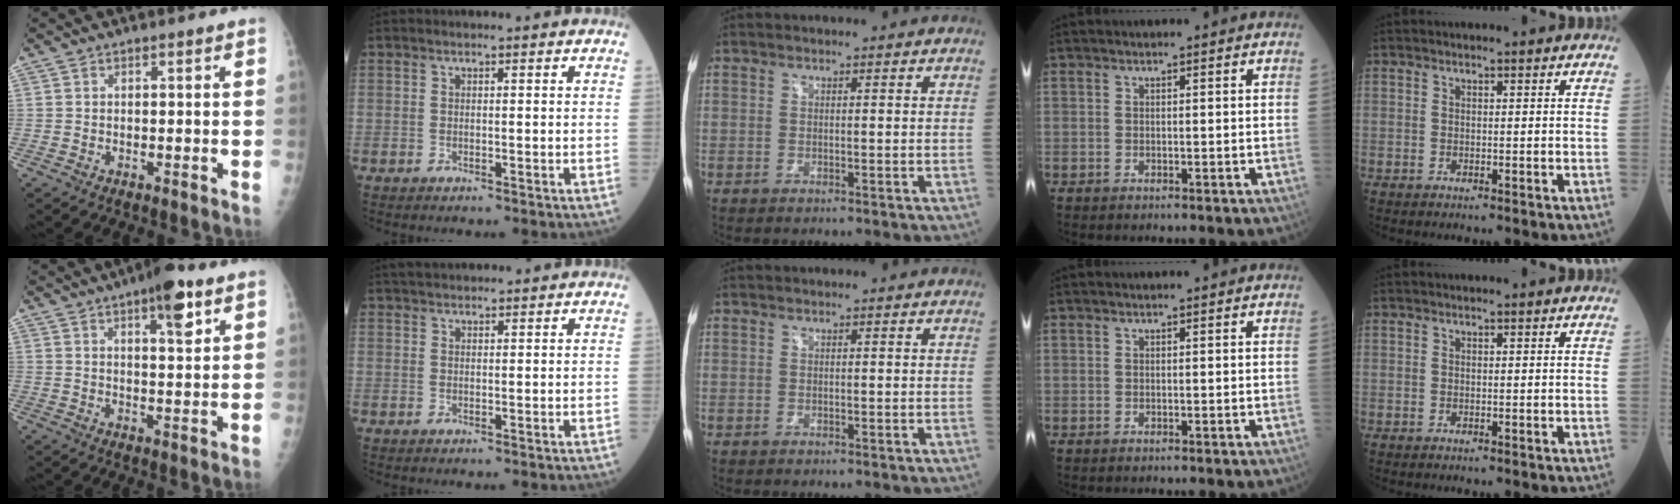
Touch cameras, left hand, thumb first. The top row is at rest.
{"thumb": {"total": 8.4, "force": [4.6, 2.5, 6.5], "torque": [-0.080, -0.020, 0.064]}, "index": {"total": 5.3, "force": [4.8, 1.1, 2.0], "torque": [-0.023, 0.038, 0.077]}}